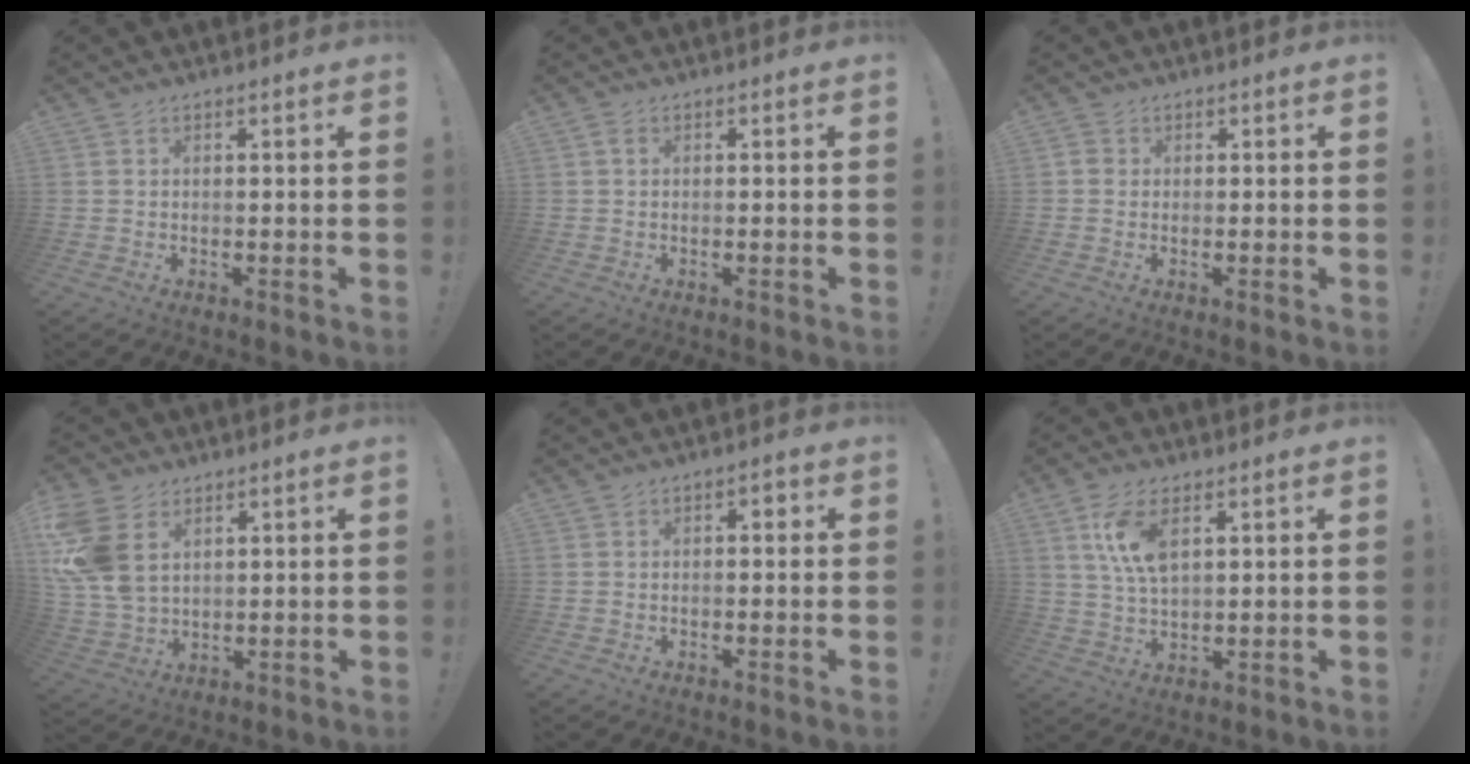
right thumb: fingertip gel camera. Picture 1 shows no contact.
{"total": 0.9, "force": [0.0, 0.5, 0.7], "torque": [-0.012, 0.004, 0.001]}
{"total": 2.0, "force": [0.5, 1.9, 0.6], "torque": [-0.003, 0.003, 0.009]}
{"total": 13.8, "force": [4.6, 9.7, 8.7], "torque": [-0.183, -0.018, 0.093]}
{"total": 1.4, "force": [-0.4, 1.0, 0.9], "torque": [-0.011, 0.005, -0.011]}
{"total": 9.5, "force": [3.9, 4.5, 7.3], "torque": [-0.144, -0.009, 0.070]}